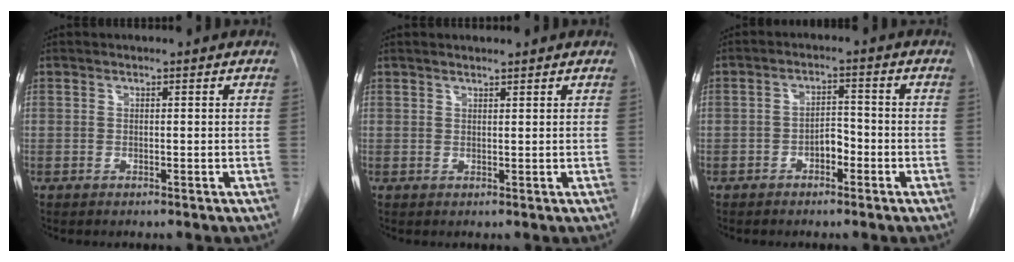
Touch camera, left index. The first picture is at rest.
{"total": 2.2, "force": [1.9, 0.2, 1.1], "torque": [-0.016, 0.015, 0.029]}
{"total": 3.2, "force": [-1.6, 1.6, 2.2], "torque": [-0.032, 0.012, -0.030]}